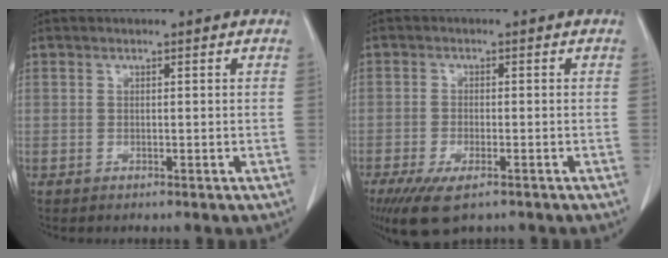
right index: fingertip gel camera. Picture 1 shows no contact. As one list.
[{"total": 7.1, "force": [-4.6, 2.2, 4.9], "torque": [-0.086, -0.016, -0.075]}]